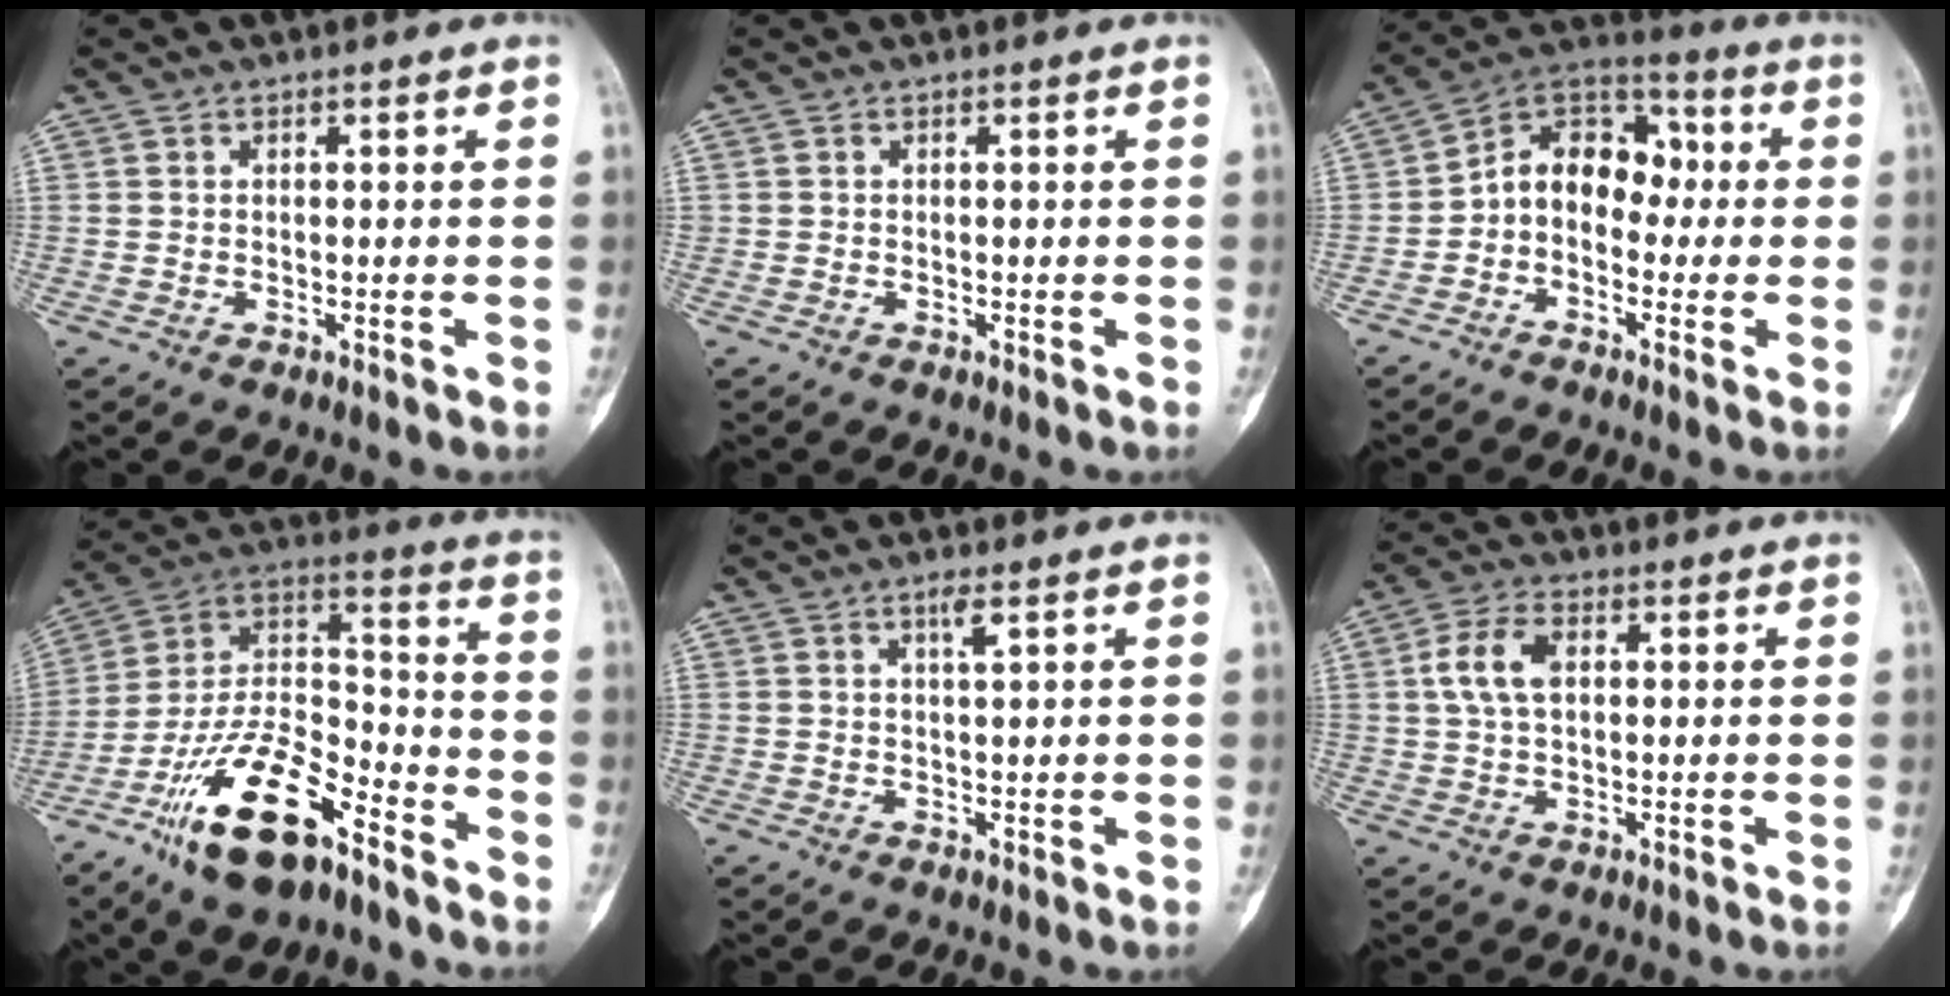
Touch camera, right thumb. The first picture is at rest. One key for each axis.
{"total": 0.0}
{"total": 11.6, "fx": -0.6, "fy": 8.6, "fz": 7.8, "tx": -0.090, "ty": 0.046, "tz": -0.029}
{"total": 19.8, "fx": -12.1, "fy": 8.3, "fz": 13.3, "tx": -0.231, "ty": 0.082, "tz": -0.220}
{"total": 2.0, "fx": 1.0, "fy": 0.2, "fz": 1.7, "tx": -0.035, "ty": -0.002, "tz": 0.020}
{"total": 6.9, "fx": 1.5, "fy": 3.9, "fz": 5.5, "tx": -0.114, "ty": 0.011, "tz": 0.027}